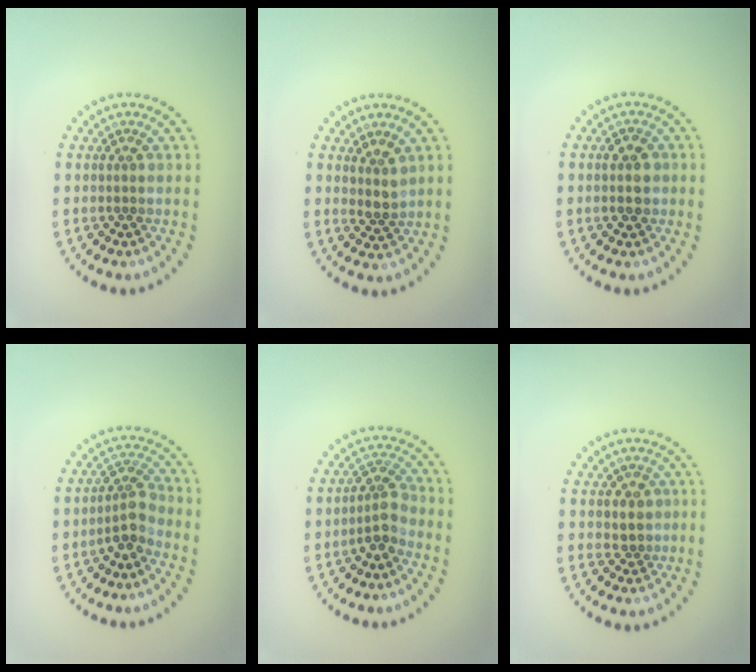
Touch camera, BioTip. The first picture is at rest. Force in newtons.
{"total": 2.0, "press": 1.6, "slide": 1.2}
{"total": 2.8, "press": 2.8, "slide": 0.3}
{"total": 2.7, "press": 2.0, "slide": 1.8}
{"total": 2.6, "press": 2.0, "slide": 1.7}
{"total": 1.4, "press": 1.2, "slide": 0.7}